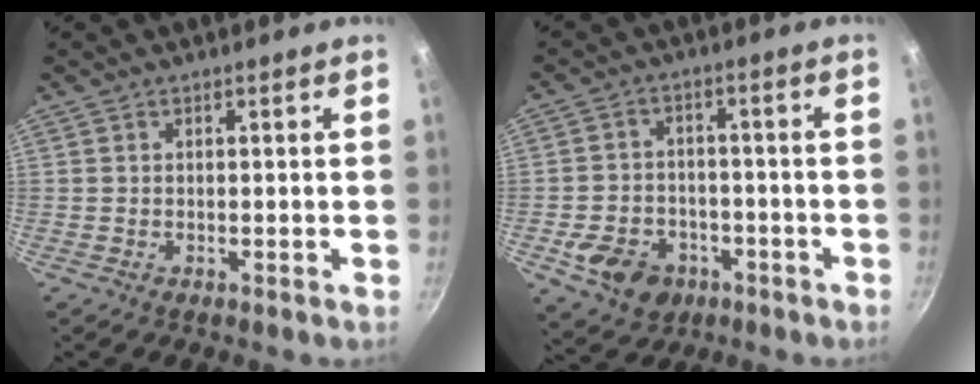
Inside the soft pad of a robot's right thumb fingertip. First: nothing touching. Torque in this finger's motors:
{"motor_torque": [1.07, 0.80, 0.36, -0.53, 0.16]}